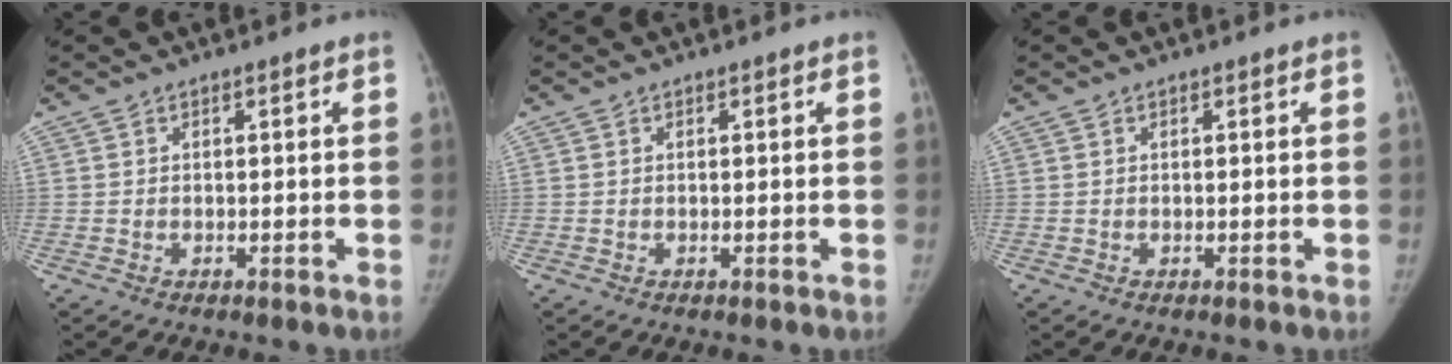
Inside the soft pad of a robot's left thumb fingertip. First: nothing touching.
{"total": 0.0}
{"total": 0.0}